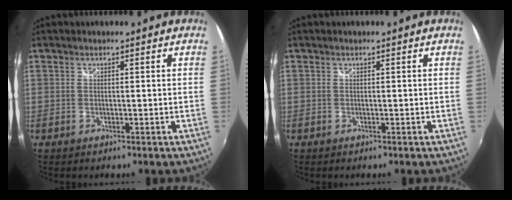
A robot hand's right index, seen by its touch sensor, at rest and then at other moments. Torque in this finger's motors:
{"motor_torque": [0.00, 0.00, 0.00, 0.00]}